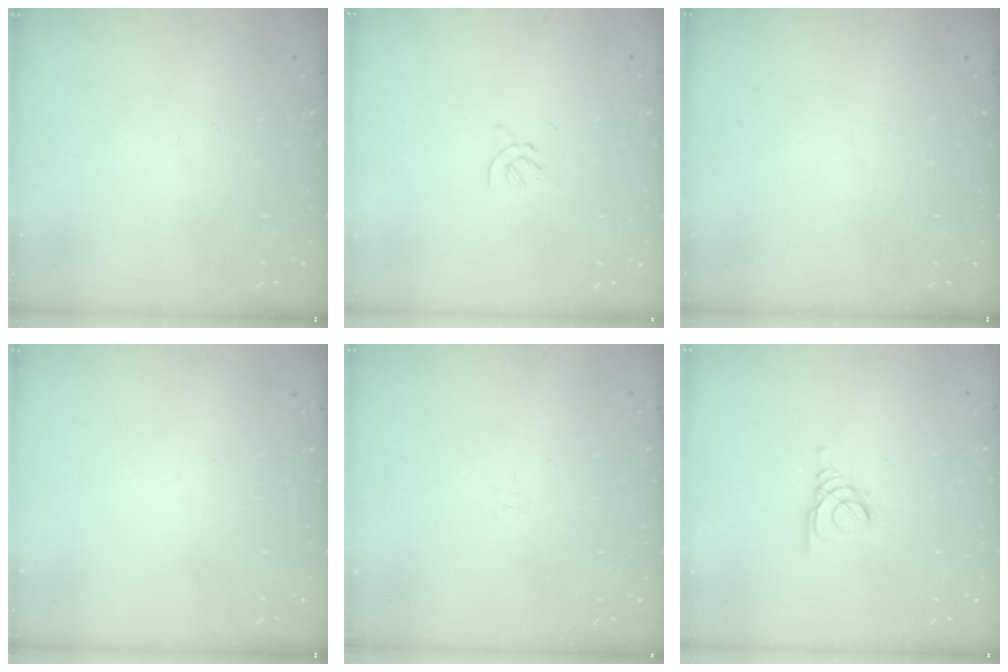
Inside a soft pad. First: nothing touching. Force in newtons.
{"total": 1.2, "press": 1.1, "slide": 0.5}
{"total": 0.0}
{"total": 0.0}
{"total": 2.6, "press": 2.5, "slide": 0.6}
{"total": 1.5, "press": 1.5, "slide": 0.1}